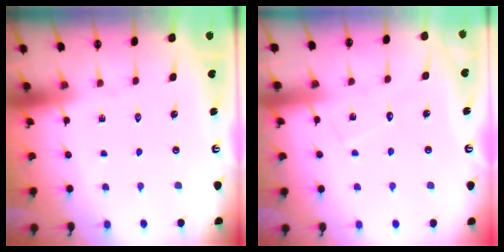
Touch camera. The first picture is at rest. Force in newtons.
{"total": 5.6, "press": 5.6, "slide": 0.3}